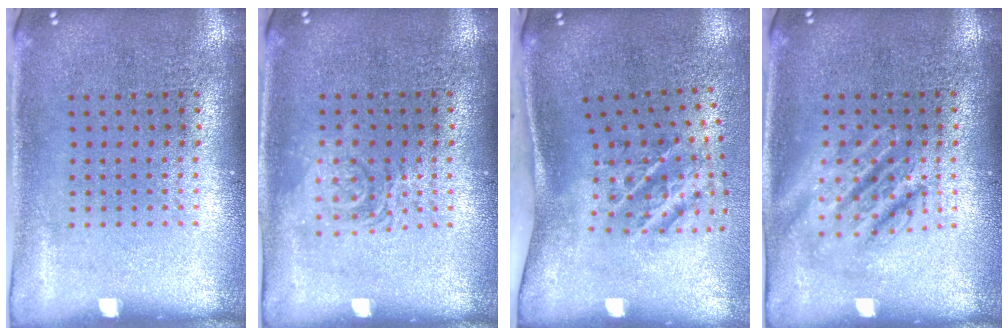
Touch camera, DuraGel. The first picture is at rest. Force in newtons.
{"total": 1.2, "press": 1.2, "slide": 0.2}
{"total": 2.3, "press": 1.3, "slide": 1.9}
{"total": 1.9, "press": 1.9, "slide": 0.3}